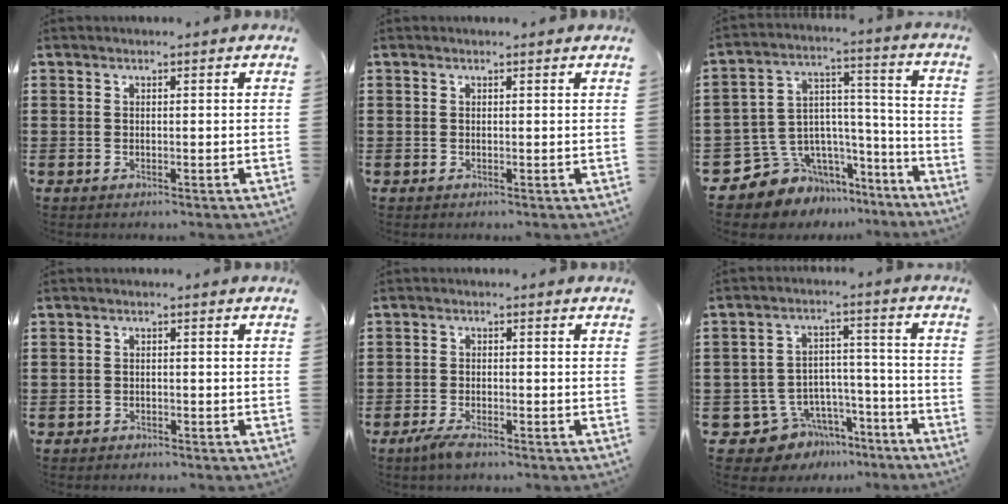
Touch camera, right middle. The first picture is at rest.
{"total": 0.0}
{"total": 7.7, "force": [-5.7, 5.2, 0.4], "torque": [-0.036, -0.003, -0.103]}
{"total": 1.0, "force": [-0.9, 0.4, 0.0], "torque": [-0.002, 0.002, -0.021]}
{"total": 2.3, "force": [-1.6, 0.3, 1.6], "torque": [-0.042, -0.007, -0.033]}
{"total": 7.6, "force": [-6.0, 4.6, 1.0], "torque": [-0.031, 0.025, -0.113]}